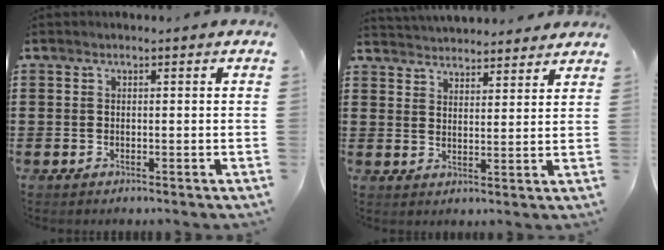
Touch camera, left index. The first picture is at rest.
{"total": 3.9, "force": [3.9, 0.2, -0.2], "torque": [-0.011, -0.016, 0.072]}